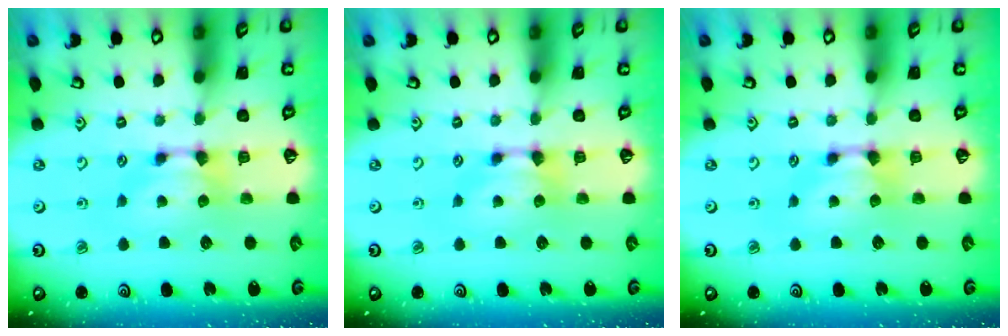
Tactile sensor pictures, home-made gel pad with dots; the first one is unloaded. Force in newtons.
{"total": 0.0}
{"total": 0.6, "press": 0.0, "slide": 0.6}